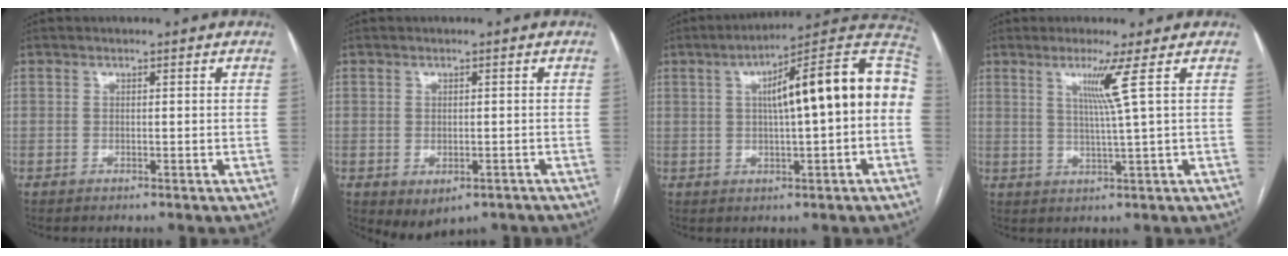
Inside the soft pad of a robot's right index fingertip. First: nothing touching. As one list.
[{"total": 4.3, "force": [-2.3, 2.7, 2.5], "torque": [-0.032, -0.004, -0.018]}, {"total": 17.3, "force": [2.2, 2.3, 17.0], "torque": [-0.246, 0.045, 0.028]}, {"total": 4.8, "force": [1.9, -1.9, 4.0], "torque": [-0.081, -0.010, 0.042]}]